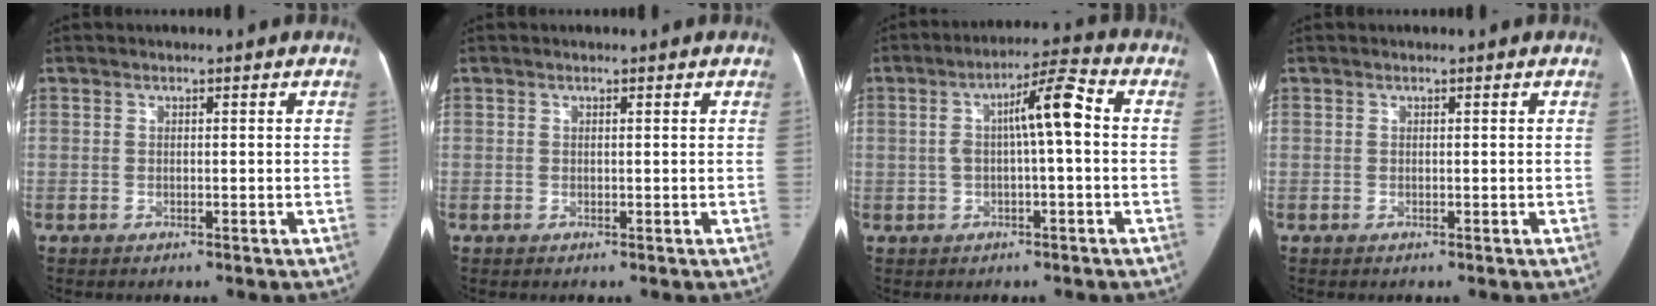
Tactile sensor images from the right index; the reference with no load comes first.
{"total": 0.0}
{"total": 7.7, "force": [0.5, 0.9, 7.6], "torque": [-0.125, 0.030, 0.008]}
{"total": 0.0}